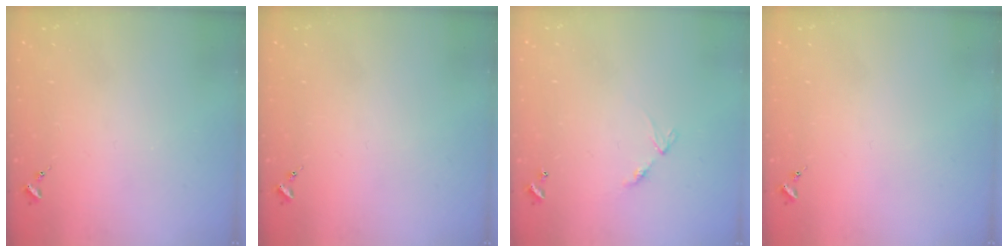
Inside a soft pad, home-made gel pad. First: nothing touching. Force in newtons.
{"total": 0.0}
{"total": 6.2, "press": 6.2, "slide": 0.7}
{"total": 0.0}